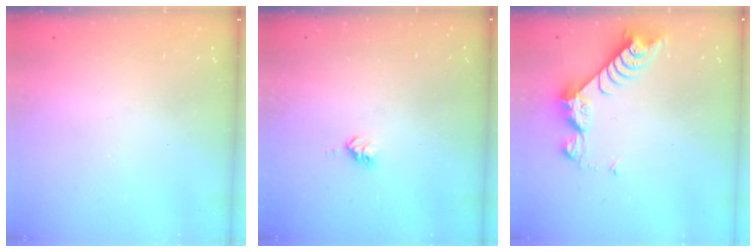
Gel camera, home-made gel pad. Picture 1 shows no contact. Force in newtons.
{"total": 2.8, "press": 2.8, "slide": 0.2}
{"total": 8.6, "press": 8.5, "slide": 0.7}